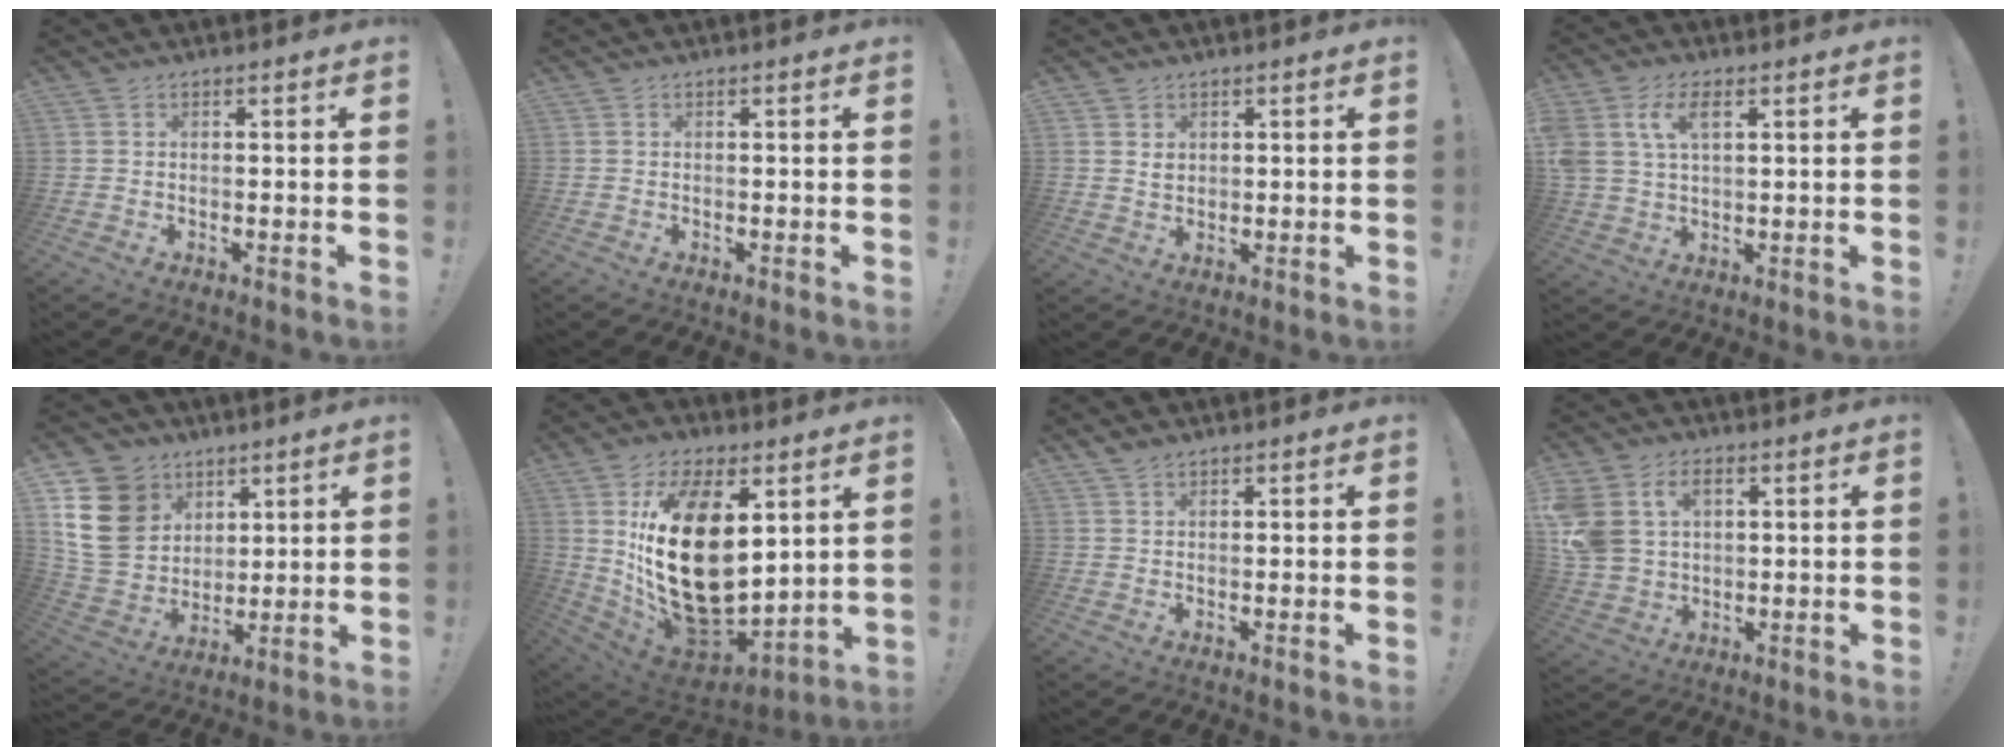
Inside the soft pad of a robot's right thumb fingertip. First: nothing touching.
{"total": 0.0}
{"total": 2.7, "force": [1.5, 2.0, 0.9], "torque": [-0.006, -0.006, 0.025]}
{"total": 8.7, "force": [3.5, 5.4, 5.9], "torque": [-0.137, 0.001, 0.064]}
{"total": 17.4, "force": [6.7, 14.1, 7.7], "torque": [-0.135, -0.036, 0.141]}
{"total": 27.8, "force": [4.6, 16.0, 22.3], "torque": [-0.433, -0.041, 0.094]}
{"total": 2.1, "force": [1.7, 0.8, 0.9], "torque": [-0.012, -0.006, 0.032]}
{"total": 11.0, "force": [4.1, 8.1, 6.1], "torque": [-0.138, -0.005, 0.085]}